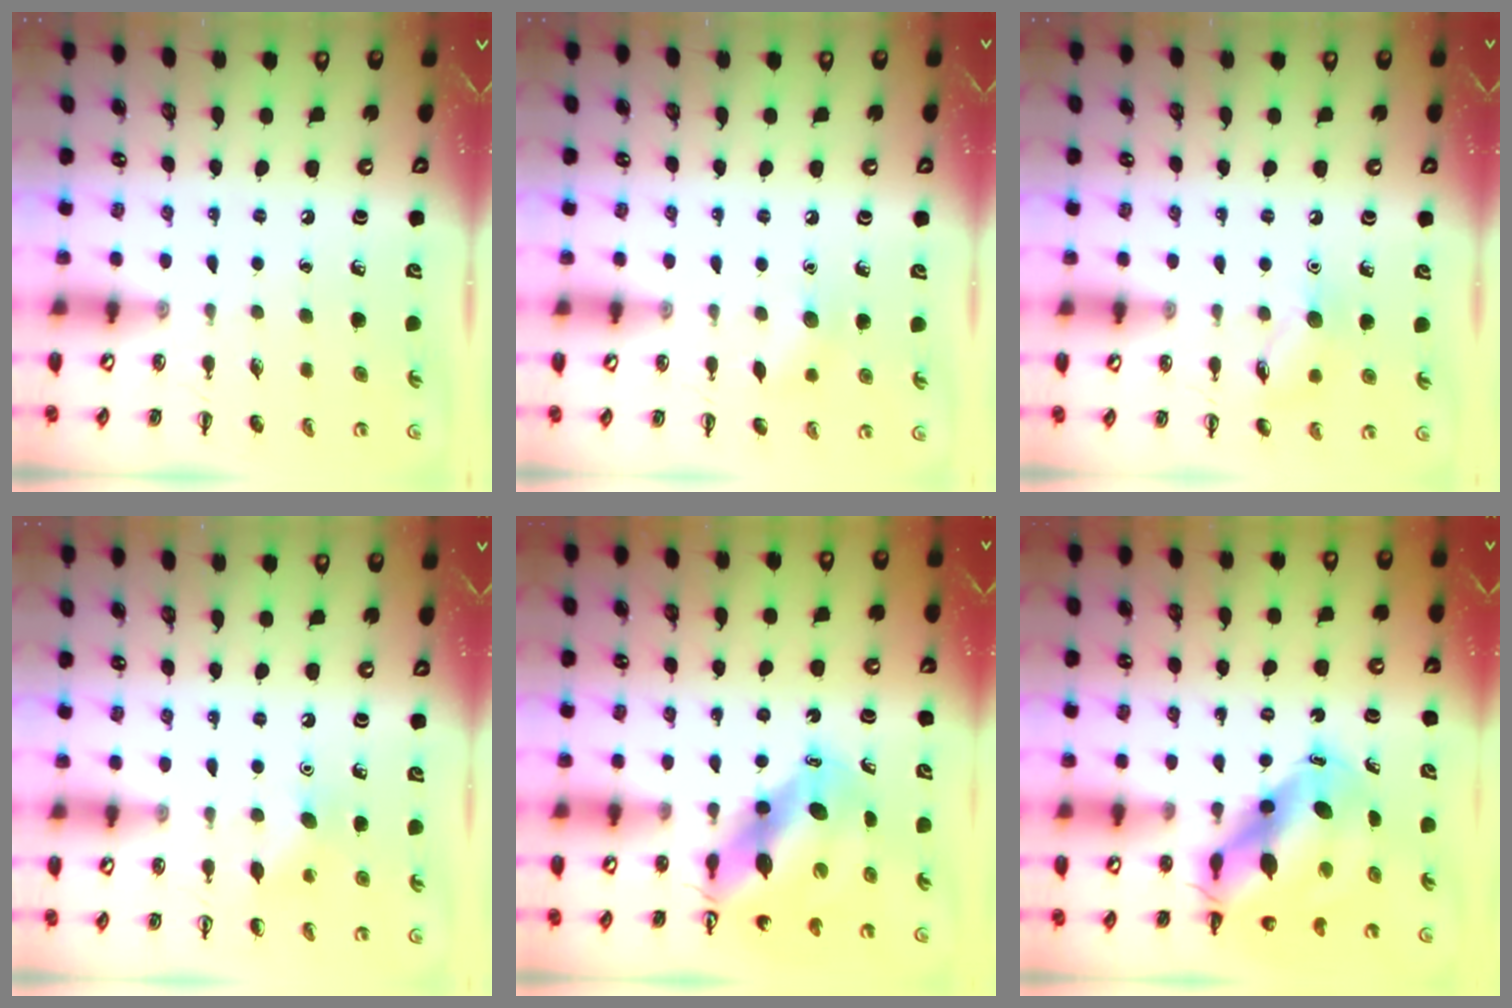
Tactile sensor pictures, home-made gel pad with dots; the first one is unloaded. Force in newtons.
{"total": 7.4, "press": 7.1, "slide": 1.8}
{"total": 8.8, "press": 8.8, "slide": 1.1}
{"total": 6.3, "press": 6.0, "slide": 1.9}
{"total": 10.6, "press": 10.2, "slide": 3.0}
{"total": 10.6, "press": 10.3, "slide": 2.5}